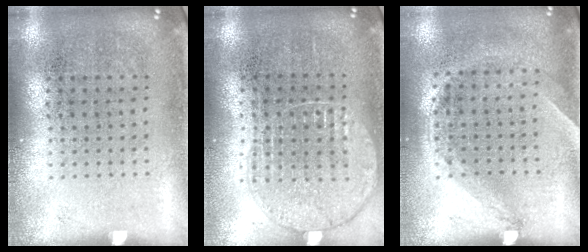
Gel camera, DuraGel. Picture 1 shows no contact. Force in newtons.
{"total": 1.0, "press": 0.9, "slide": 0.2}
{"total": 1.4, "press": 1.0, "slide": 1.0}